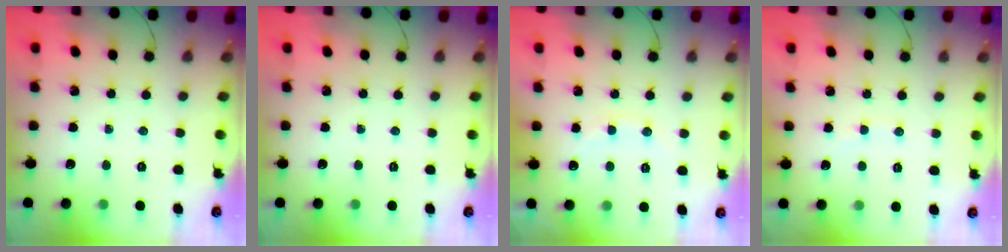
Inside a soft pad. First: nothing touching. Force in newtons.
{"total": 0.0}
{"total": 7.2, "press": 7.1, "slide": 1.3}
{"total": 3.2, "press": 3.1, "slide": 0.9}